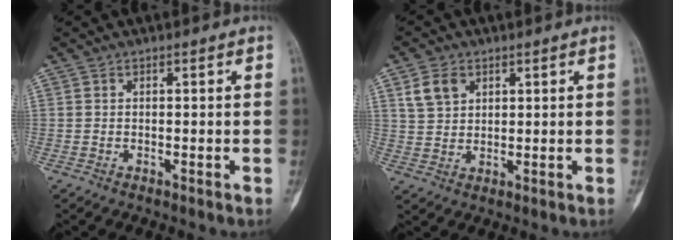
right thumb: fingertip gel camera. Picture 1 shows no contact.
{"total": 5.4, "force": [2.5, 3.9, 2.8], "torque": [-0.040, -0.006, 0.053]}